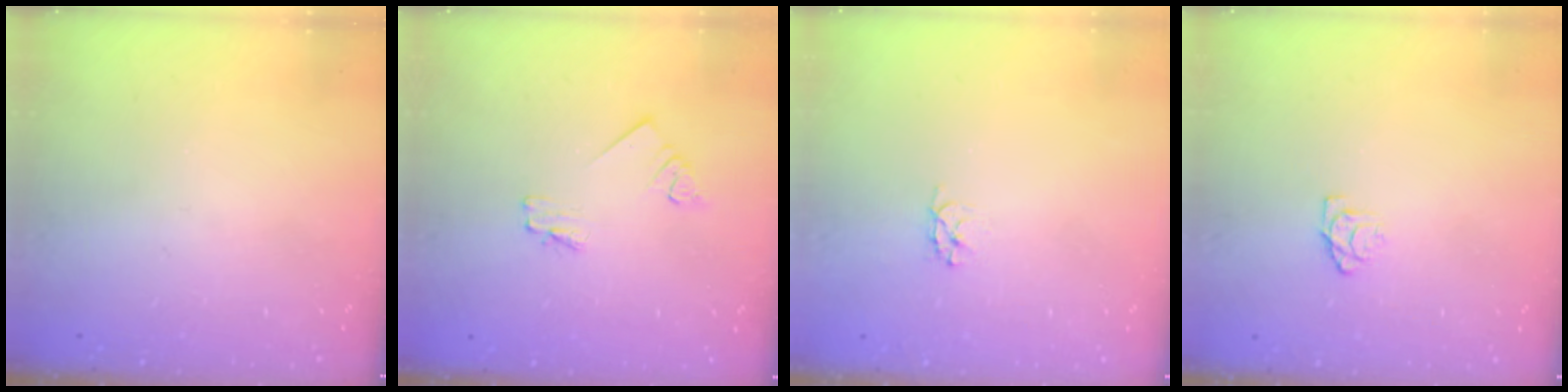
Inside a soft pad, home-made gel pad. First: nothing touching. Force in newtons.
{"total": 1.6, "press": 1.5, "slide": 0.2}
{"total": 2.9, "press": 2.9, "slide": 0.3}
{"total": 4.5, "press": 4.5, "slide": 0.3}